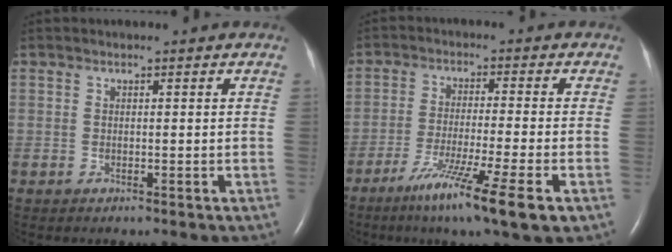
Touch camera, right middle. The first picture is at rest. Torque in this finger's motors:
{"motor_torque": [1.19, -0.95, 0.22, 0.08]}